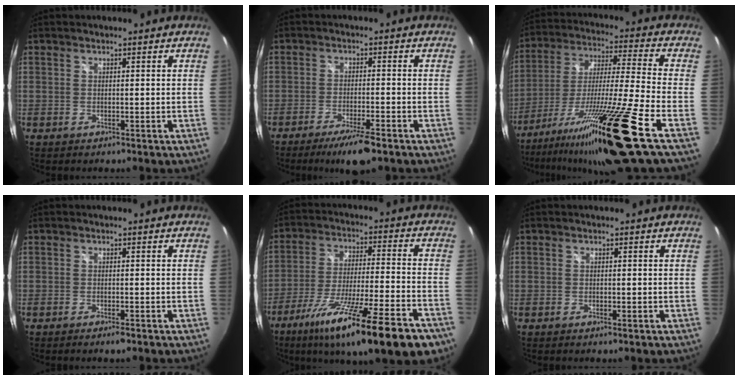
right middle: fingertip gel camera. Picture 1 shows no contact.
{"total": 7.9, "force": [-5.7, 1.2, 5.3], "torque": [-0.114, -0.014, -0.097]}
{"total": 23.0, "force": [-14.9, -1.4, 17.5], "torque": [-0.317, -0.054, -0.254]}
{"total": 2.2, "force": [-1.6, 0.4, 1.4], "torque": [-0.033, -0.005, -0.030]}
{"total": 23.9, "force": [-15.6, 3.2, 17.8], "torque": [-0.308, -0.074, -0.246]}
{"total": 0.9, "force": [-0.5, 0.3, 0.7], "torque": [-0.011, -0.001, -0.009]}